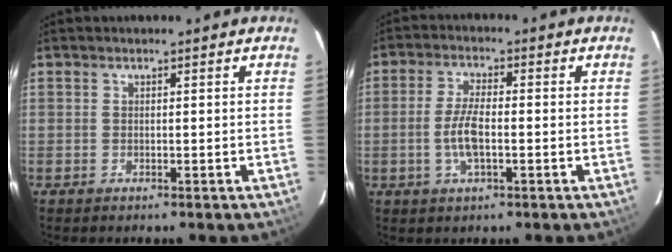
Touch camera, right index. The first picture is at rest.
{"total": 6.1, "force": [-1.3, 1.9, 5.6], "torque": [-0.119, 0.001, -0.028]}